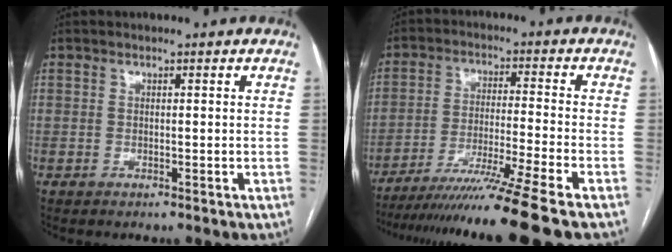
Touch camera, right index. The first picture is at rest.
{"total": 15.5, "force": [-12.4, -3.4, 8.6], "torque": [-0.137, -0.051, -0.202]}